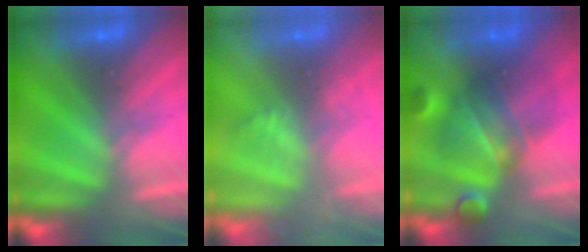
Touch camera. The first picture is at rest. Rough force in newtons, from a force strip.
{"total": 2.0}
{"total": 6.6}